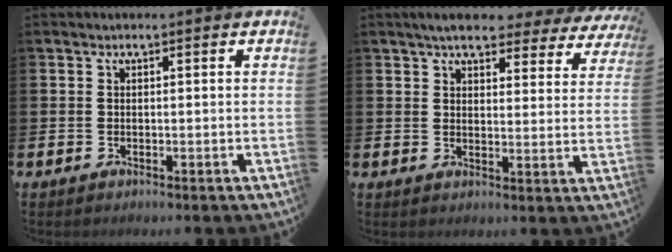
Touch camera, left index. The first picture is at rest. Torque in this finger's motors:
{"motor_torque": [1.12, -1.01, 0.62, 0.03]}